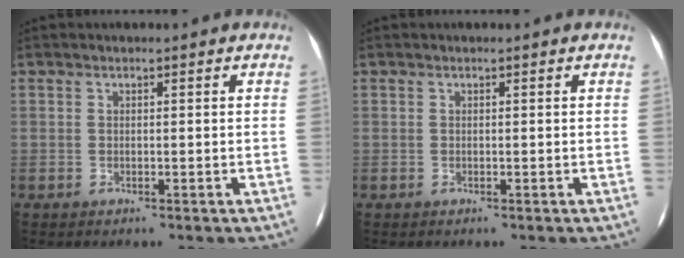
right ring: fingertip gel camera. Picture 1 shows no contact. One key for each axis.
{"total": 0.0}